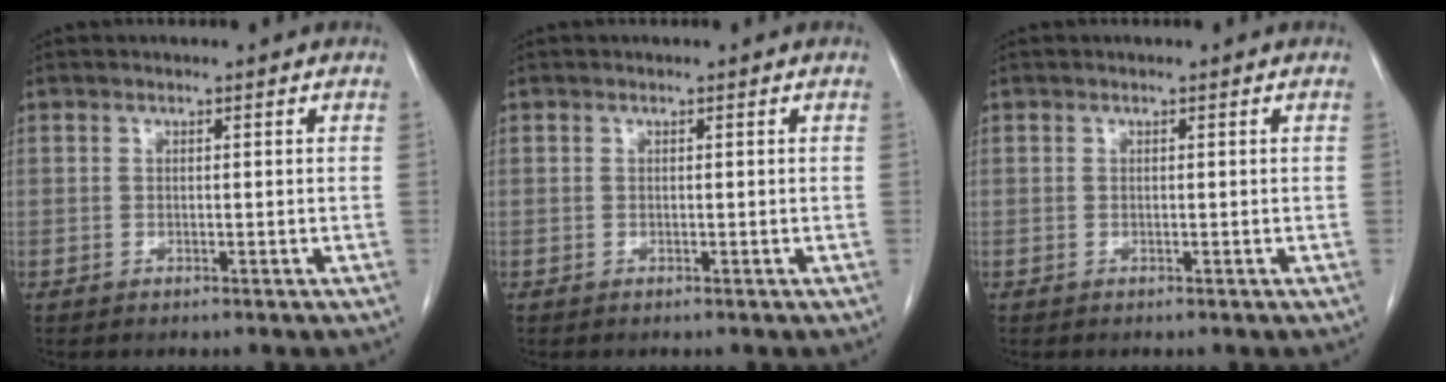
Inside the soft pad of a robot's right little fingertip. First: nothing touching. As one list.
[{"total": 0.0}, {"total": 0.0}]